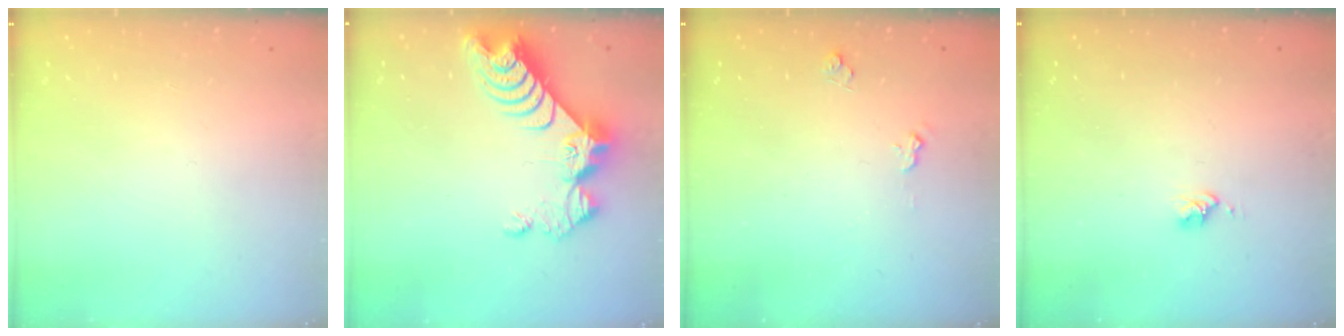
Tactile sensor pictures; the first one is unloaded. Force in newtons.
{"total": 11.1, "press": 11.0, "slide": 1.0}
{"total": 4.7, "press": 4.7, "slide": 0.5}
{"total": 2.8, "press": 2.8, "slide": 0.3}